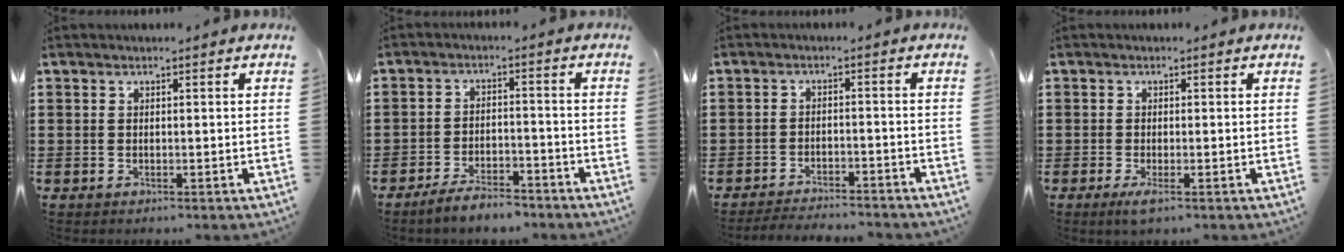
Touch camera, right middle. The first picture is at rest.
{"total": 4.6, "force": [-4.2, 0.8, 1.7], "torque": [-0.034, 0.004, -0.084]}
{"total": 3.2, "force": [-3.2, 0.1, 0.4], "torque": [-0.009, 0.001, -0.066]}
{"total": 1.3, "force": [-0.6, 0.2, 1.2], "torque": [-0.021, -0.005, -0.010]}